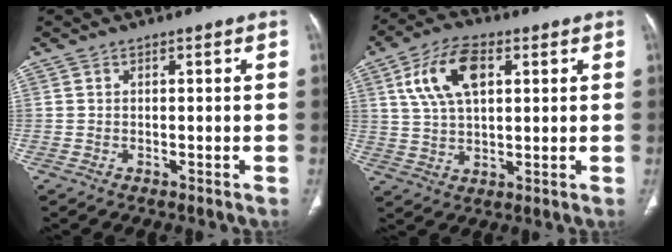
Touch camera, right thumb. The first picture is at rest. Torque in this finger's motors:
{"motor_torque": [-0.11, 0.18, 0.44, 0.19, 0.10]}